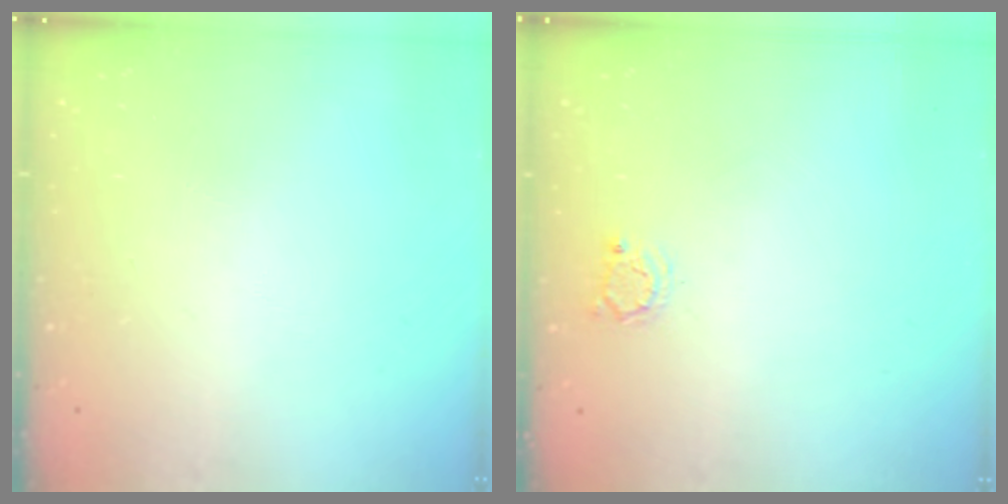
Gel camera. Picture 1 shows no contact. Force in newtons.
{"total": 2.8, "press": 2.8, "slide": 0.5}